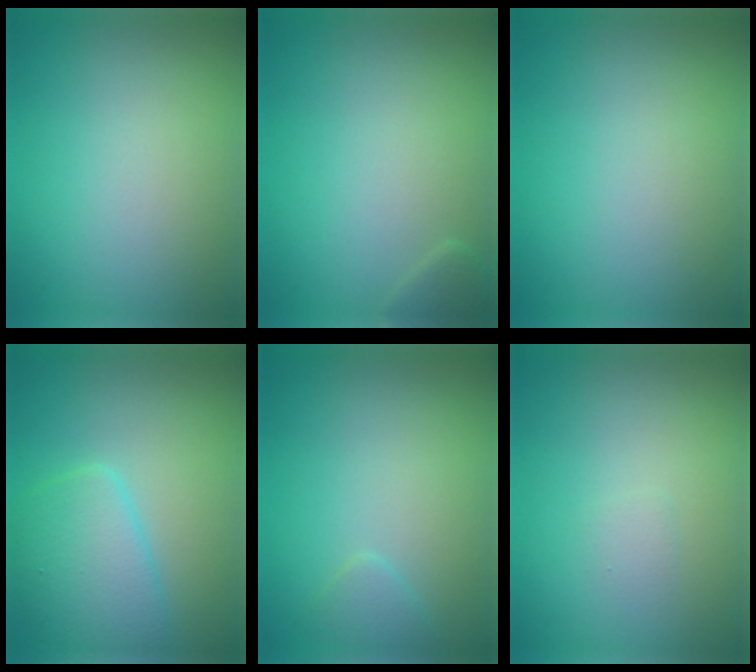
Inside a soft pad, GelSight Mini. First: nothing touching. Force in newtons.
{"total": 1.0, "press": 1.0, "slide": 0.1}
{"total": 0.0}
{"total": 4.2, "press": 4.2, "slide": 0.2}
{"total": 1.1, "press": 1.1, "slide": 0.1}
{"total": 0.6, "press": 0.6, "slide": 0.1}